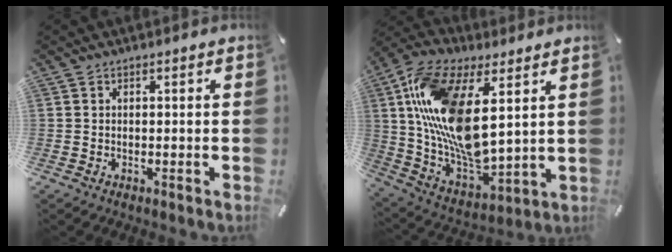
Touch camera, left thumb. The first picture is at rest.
{"total": 19.9, "force": [6.5, 9.4, 16.2], "torque": [-0.365, -0.032, 0.114]}